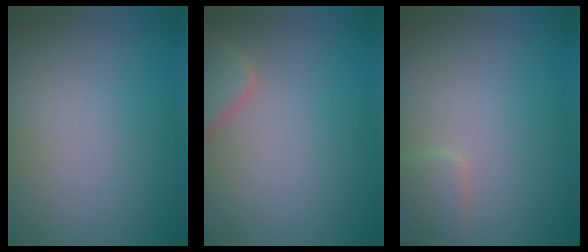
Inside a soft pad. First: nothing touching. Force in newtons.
{"total": 3.0, "press": 3.0, "slide": 0.3}
{"total": 1.6, "press": 1.6, "slide": 0.1}